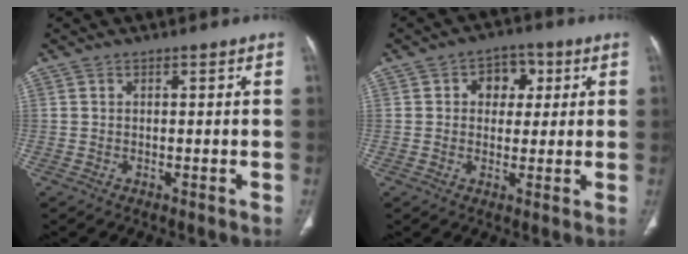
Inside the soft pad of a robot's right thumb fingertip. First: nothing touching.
{"total": 6.3, "force": [1.7, 4.9, 3.7], "torque": [-0.012, 0.002, 0.019]}